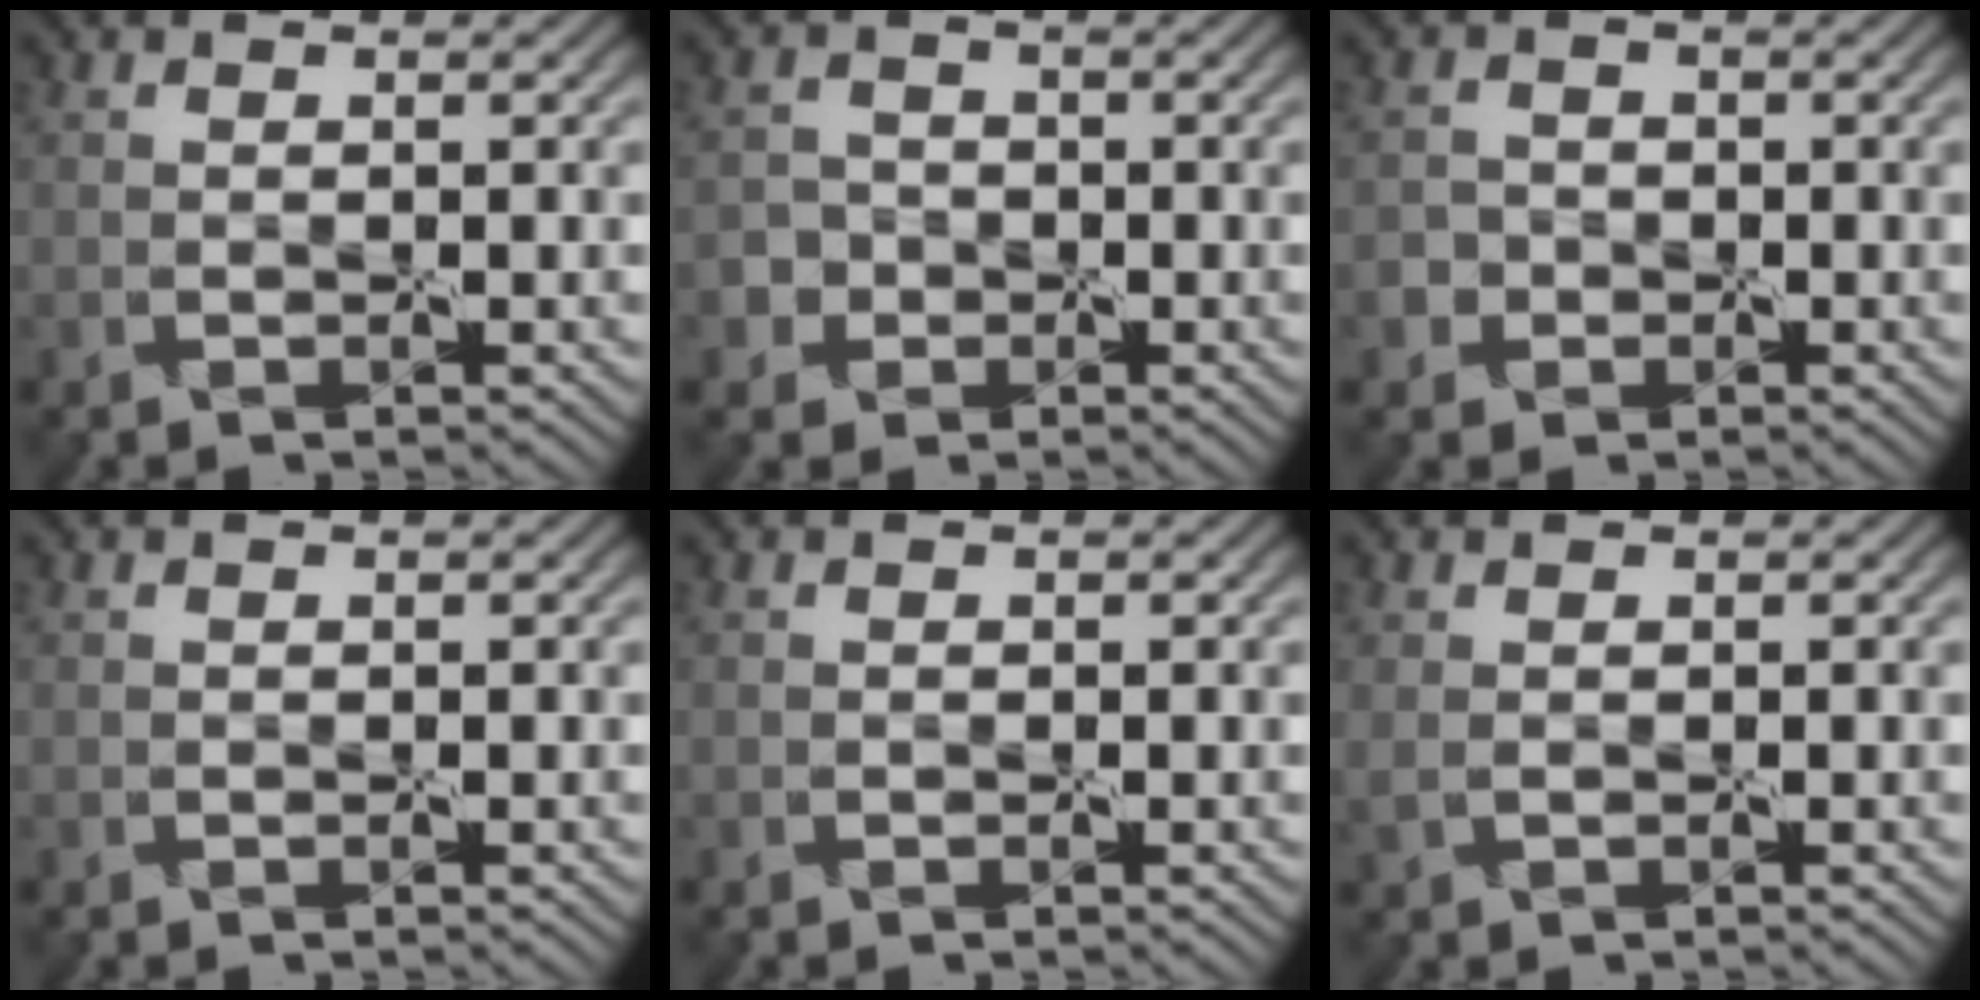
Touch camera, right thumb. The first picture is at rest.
{"total": 2.7, "force": [-1.0, 2.4, -0.7], "torque": [0.035, 0.001, -0.032]}
{"total": 2.0, "force": [-0.9, 1.7, -0.7], "torque": [0.032, -0.004, -0.020]}
{"total": 0.0}
{"total": 0.0}
{"total": 0.9, "force": [0.4, 0.2, 0.7], "torque": [-0.019, 0.004, 0.009]}